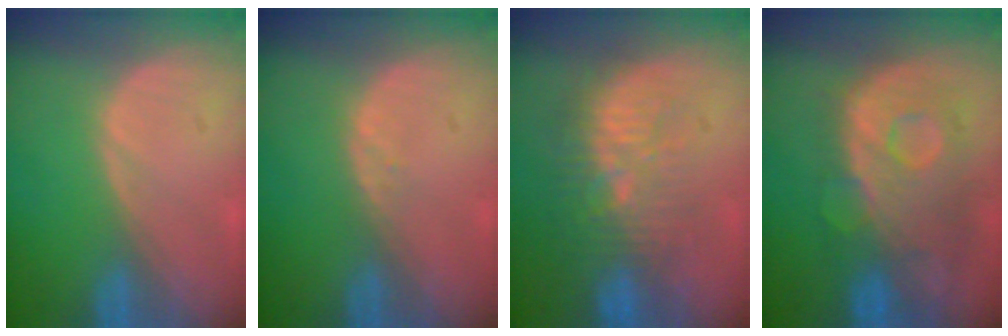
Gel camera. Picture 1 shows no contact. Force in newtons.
{"total": 0.7, "press": 0.6, "slide": 0.2}
{"total": 9.5, "press": 9.1, "slide": 2.8}
{"total": 11.3, "press": 9.8, "slide": 5.7}